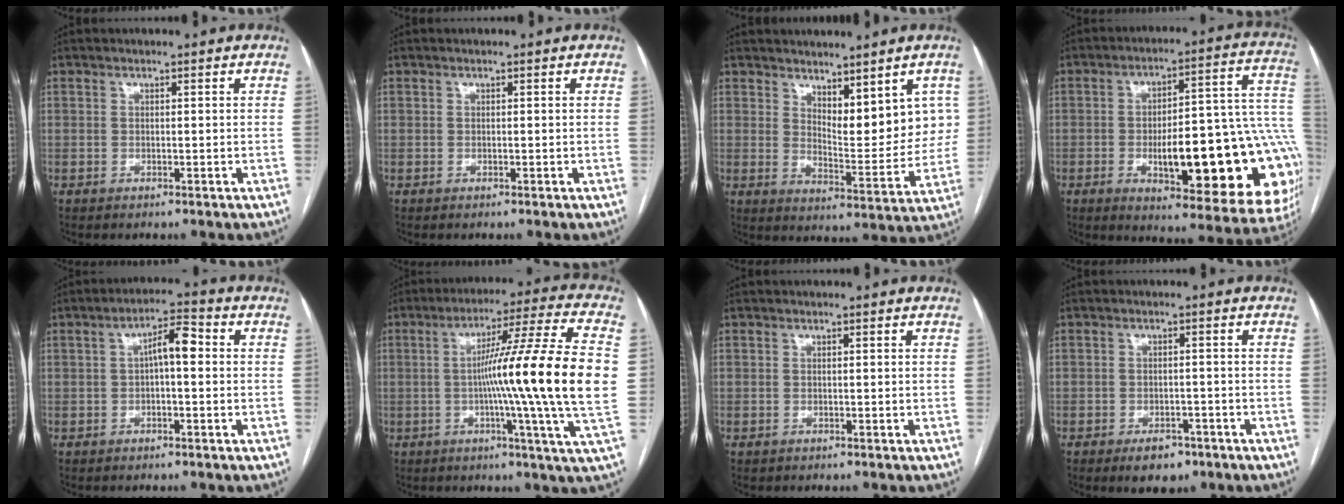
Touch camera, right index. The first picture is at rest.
{"total": 0.0}
{"total": 9.5, "force": [5.0, 3.7, 7.1], "torque": [-0.094, -0.014, 0.087]}
{"total": 26.7, "force": [-5.8, 7.2, 25.1], "torque": [-0.235, 0.025, -0.062]}
{"total": 5.2, "force": [0.4, 1.4, 5.0], "torque": [-0.083, 0.024, 0.004]}
{"total": 20.7, "force": [-0.7, -2.4, 20.5], "torque": [-0.293, -0.002, -0.029]}
{"total": 0.8, "force": [-0.4, 0.7, -0.1], "torque": [-0.002, 0.003, -0.002]}
{"total": 4.5, "force": [-3.0, 2.4, 2.4], "torque": [-0.034, 0.001, -0.036]}